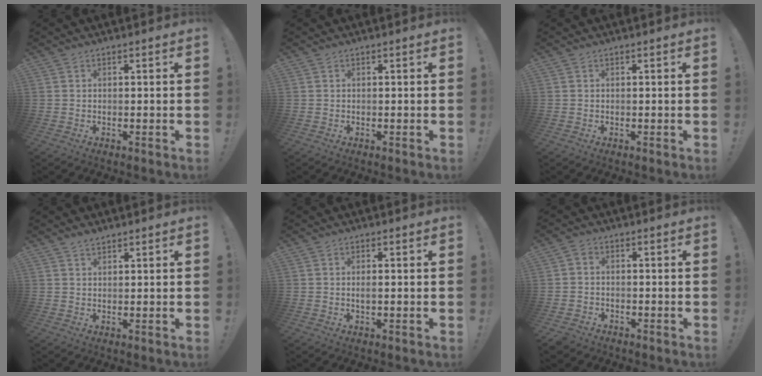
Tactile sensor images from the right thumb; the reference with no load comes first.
{"total": 0.0}
{"total": 0.0}
{"total": 1.8, "force": [1.6, 0.5, 0.6], "torque": [-0.012, -0.005, 0.030]}
{"total": 1.5, "force": [-0.3, 0.3, 1.4], "torque": [-0.025, 0.000, -0.007]}
{"total": 2.7, "force": [-1.5, 2.0, 1.0], "torque": [-0.021, 0.010, -0.025]}